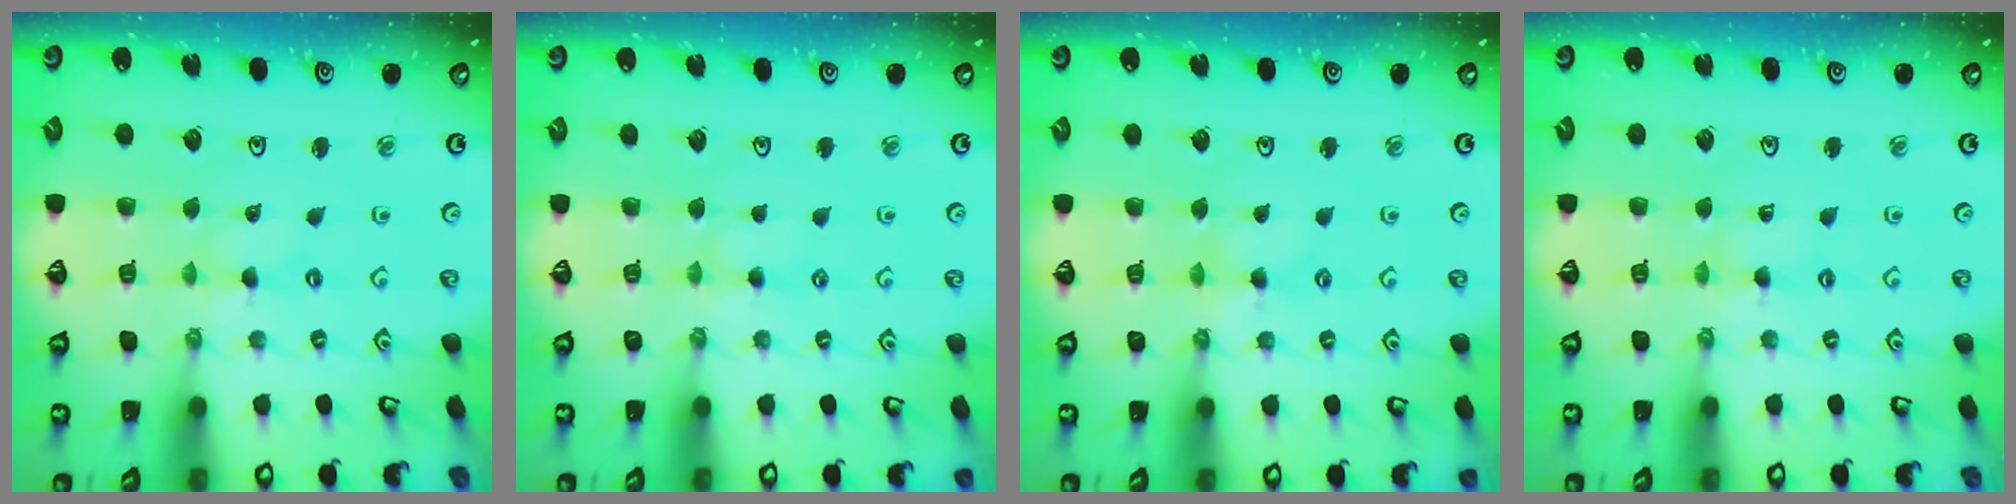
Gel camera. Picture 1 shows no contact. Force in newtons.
{"total": 2.2, "press": 2.2, "slide": 0.3}
{"total": 2.5, "press": 2.5, "slide": 0.2}
{"total": 1.4, "press": 1.3, "slide": 0.2}